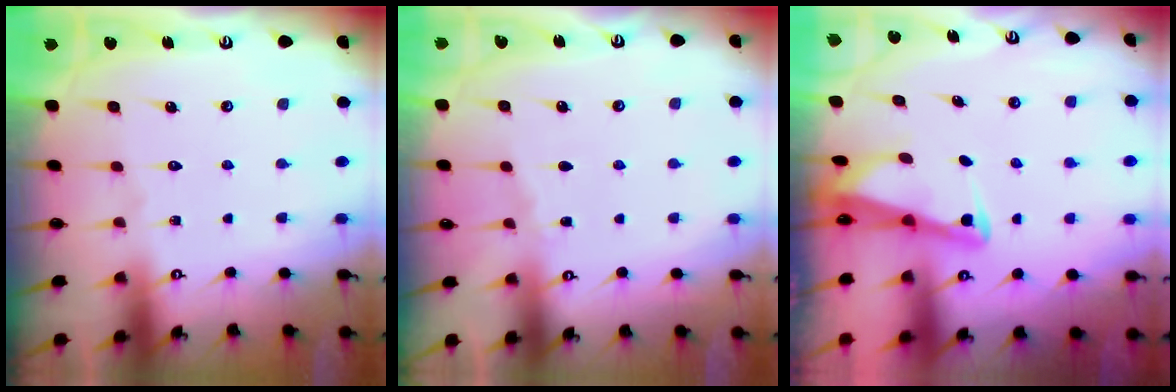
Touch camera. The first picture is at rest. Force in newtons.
{"total": 2.8, "press": 2.7, "slide": 0.3}
{"total": 2.5, "press": 2.5, "slide": 0.2}